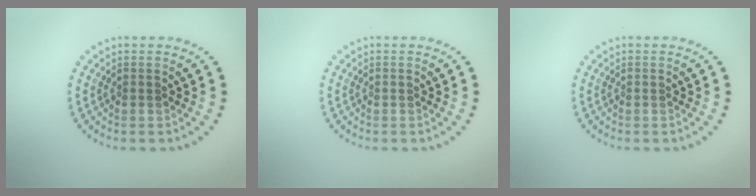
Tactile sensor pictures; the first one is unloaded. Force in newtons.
{"total": 0.0}
{"total": 0.0}